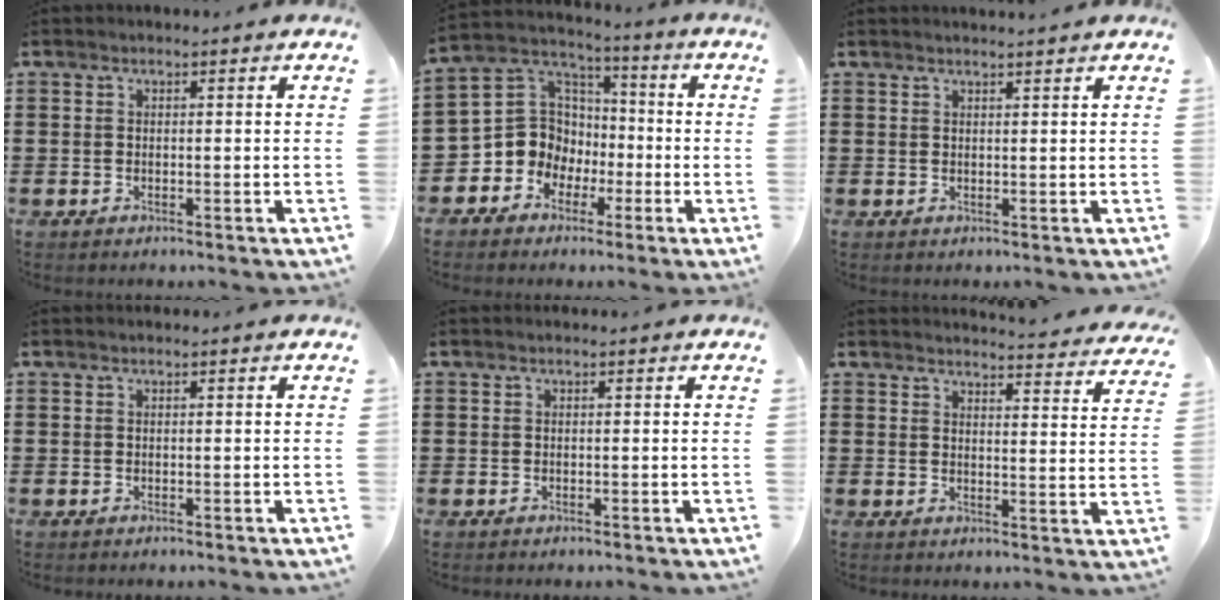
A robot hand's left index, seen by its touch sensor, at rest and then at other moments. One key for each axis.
{"total": 9.5, "fx": -2.5, "fy": 8.8, "fz": 2.6, "tx": -0.102, "ty": 0.000, "tz": -0.047}
{"total": 1.2, "fx": 1.1, "fy": -0.1, "fz": 0.3, "tx": -0.007, "ty": -0.003, "tz": 0.022}
{"total": 0.0}
{"total": 0.0}
{"total": 3.9, "fx": 3.9, "fy": -0.1, "fz": 0.5, "tx": -0.009, "ty": -0.029, "tz": 0.065}